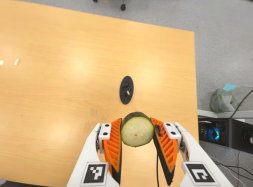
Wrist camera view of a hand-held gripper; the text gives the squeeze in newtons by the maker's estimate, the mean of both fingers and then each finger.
{"total": 9.2, "left": 8.5, "right": 9.8}